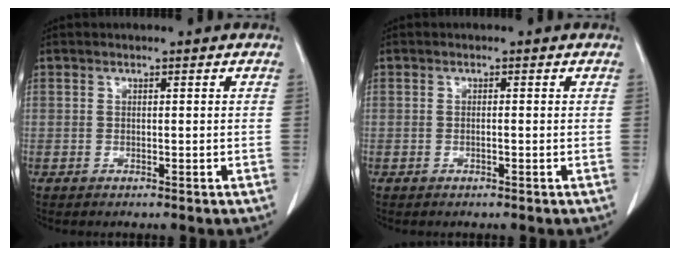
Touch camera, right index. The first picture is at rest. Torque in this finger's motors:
{"motor_torque": [-0.28, 0.03, -0.08, 0.00]}